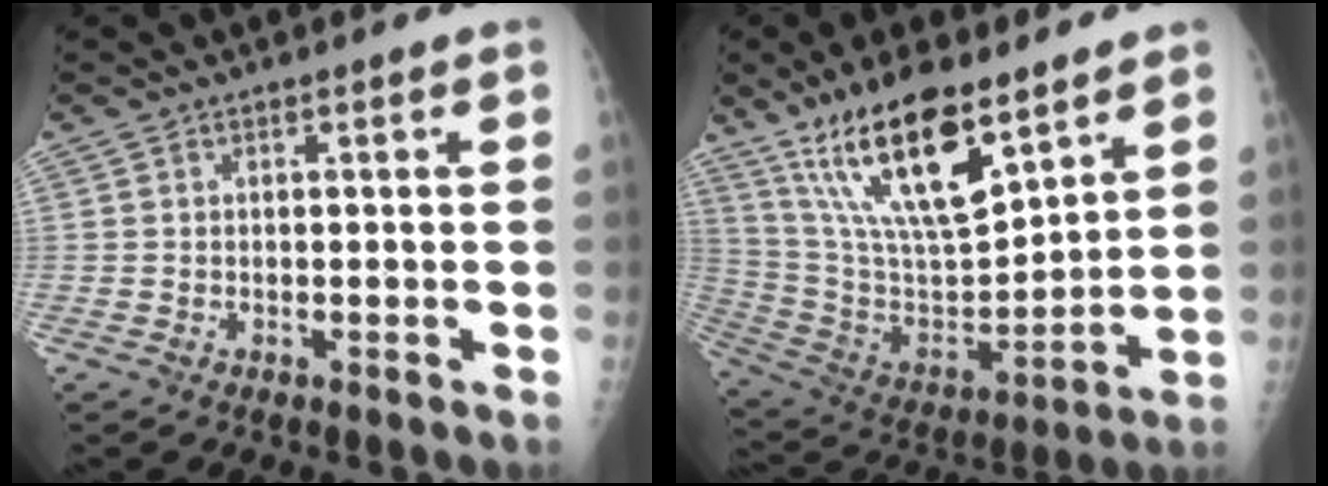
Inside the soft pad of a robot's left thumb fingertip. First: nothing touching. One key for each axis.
{"total": 21.0, "fx": 13.4, "fy": 7.3, "fz": 14.5, "tx": -0.241, "ty": -0.061, "tz": 0.256}